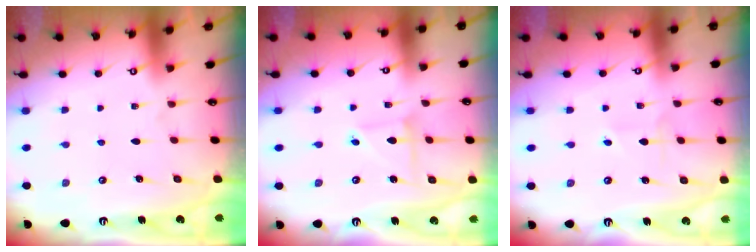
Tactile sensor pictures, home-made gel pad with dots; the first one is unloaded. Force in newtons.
{"total": 3.9, "press": 3.9, "slide": 0.4}
{"total": 2.8, "press": 2.8, "slide": 0.3}